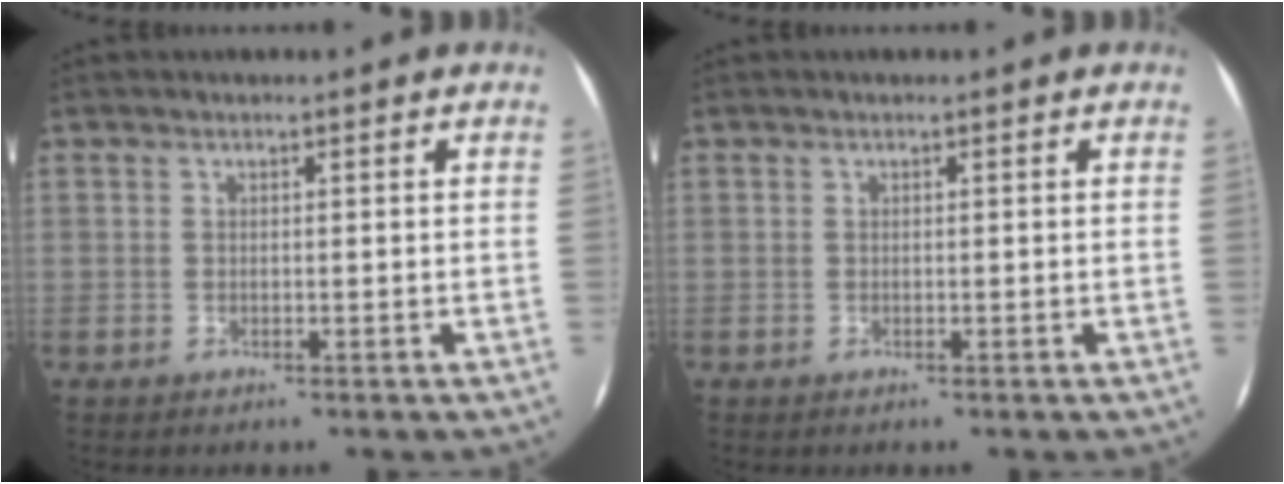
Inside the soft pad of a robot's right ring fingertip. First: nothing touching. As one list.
[{"total": 0.0}]